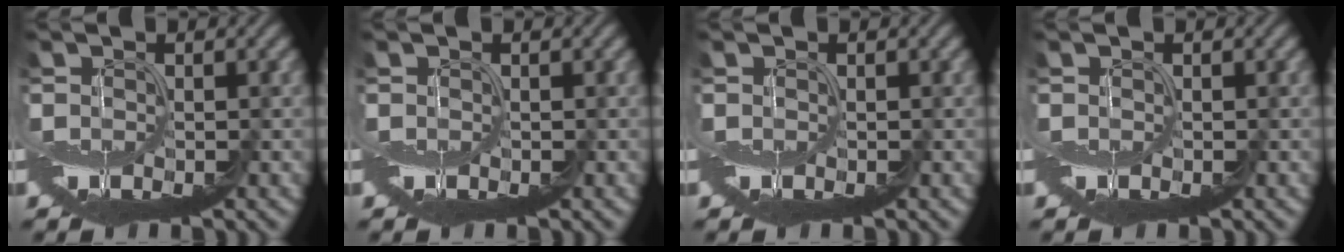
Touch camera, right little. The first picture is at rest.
{"total": 0.0}
{"total": 0.0}
{"total": 0.0}